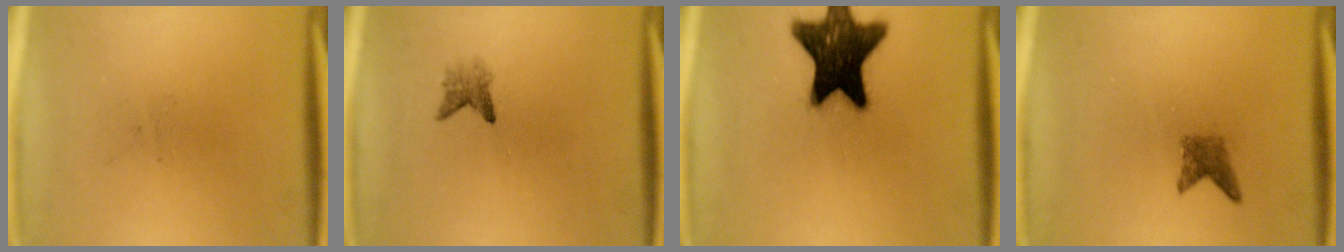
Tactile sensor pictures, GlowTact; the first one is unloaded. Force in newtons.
{"total": 1.8}
{"total": 17.8}
{"total": 2.0}